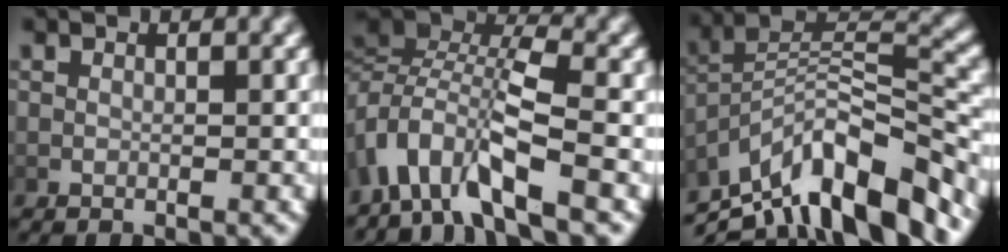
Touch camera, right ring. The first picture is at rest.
{"total": 7.3, "force": [0.8, 4.3, 5.8], "torque": [-0.119, 0.001, 0.006]}
{"total": 12.5, "force": [-2.8, 7.5, 9.6], "torque": [-0.153, -0.016, -0.036]}